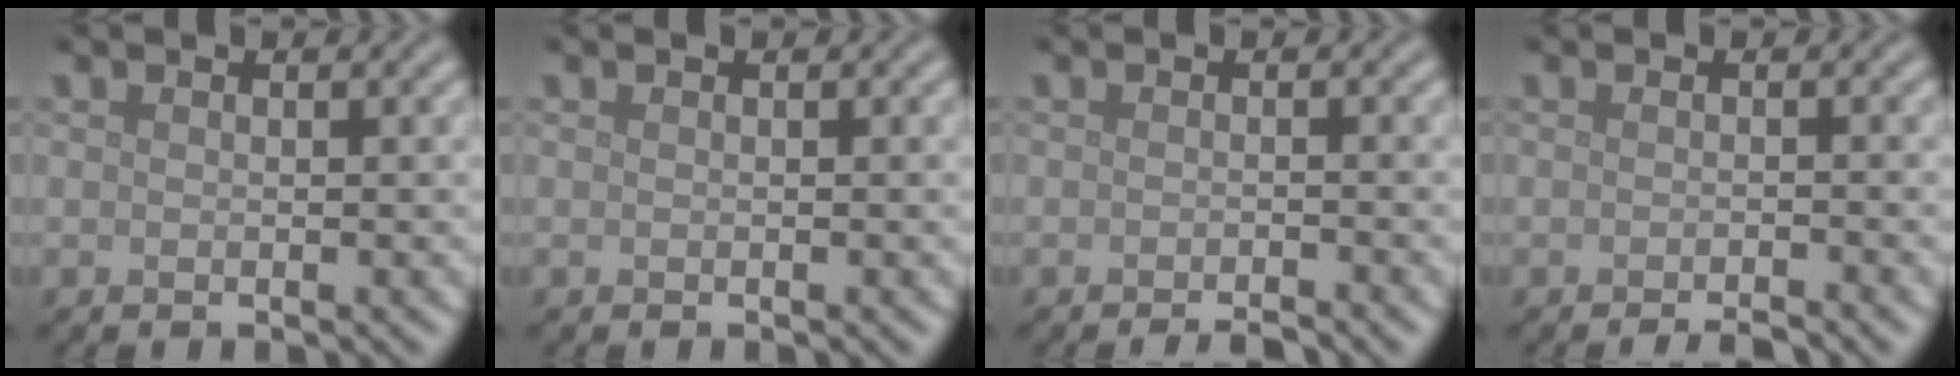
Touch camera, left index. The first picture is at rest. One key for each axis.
{"total": 0.0}
{"total": 1.8, "fx": -1.5, "fy": 0.3, "fz": 1.1, "tx": -0.006, "ty": -0.003, "tz": -0.025}
{"total": 1.9, "fx": -1.3, "fy": 0.3, "fz": 1.3, "tx": -0.008, "ty": -0.004, "tz": -0.024}